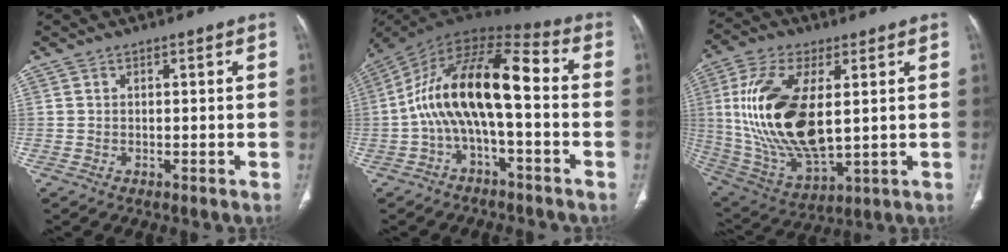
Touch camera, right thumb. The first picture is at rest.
{"total": 16.2, "force": [-1.9, 6.5, 14.7], "torque": [-0.268, 0.069, -0.043]}
{"total": 22.1, "force": [2.7, 10.5, 19.3], "torque": [-0.393, -0.021, 0.061]}